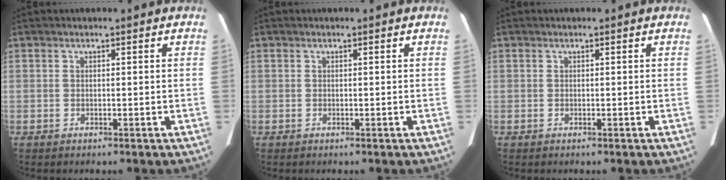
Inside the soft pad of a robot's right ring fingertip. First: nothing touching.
{"total": 0.0}
{"total": 0.0}